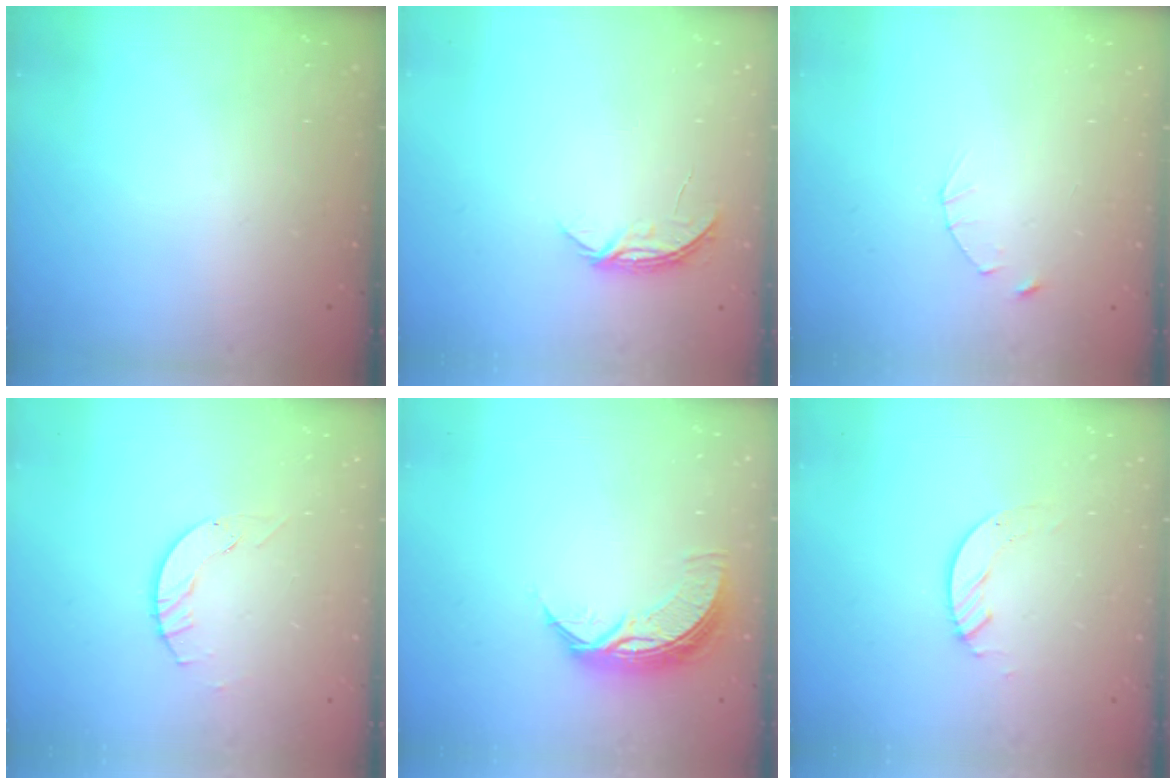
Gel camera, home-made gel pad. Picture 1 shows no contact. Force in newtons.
{"total": 4.0, "press": 4.0, "slide": 0.5}
{"total": 2.5, "press": 2.4, "slide": 0.3}
{"total": 4.5, "press": 4.5, "slide": 0.5}
{"total": 8.7, "press": 8.7, "slide": 0.3}
{"total": 3.5, "press": 3.5, "slide": 0.4}